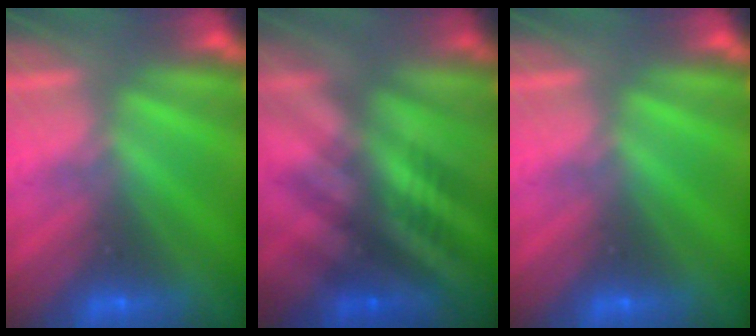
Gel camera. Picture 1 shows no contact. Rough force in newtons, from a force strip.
{"total": 2.6}
{"total": 0.0}